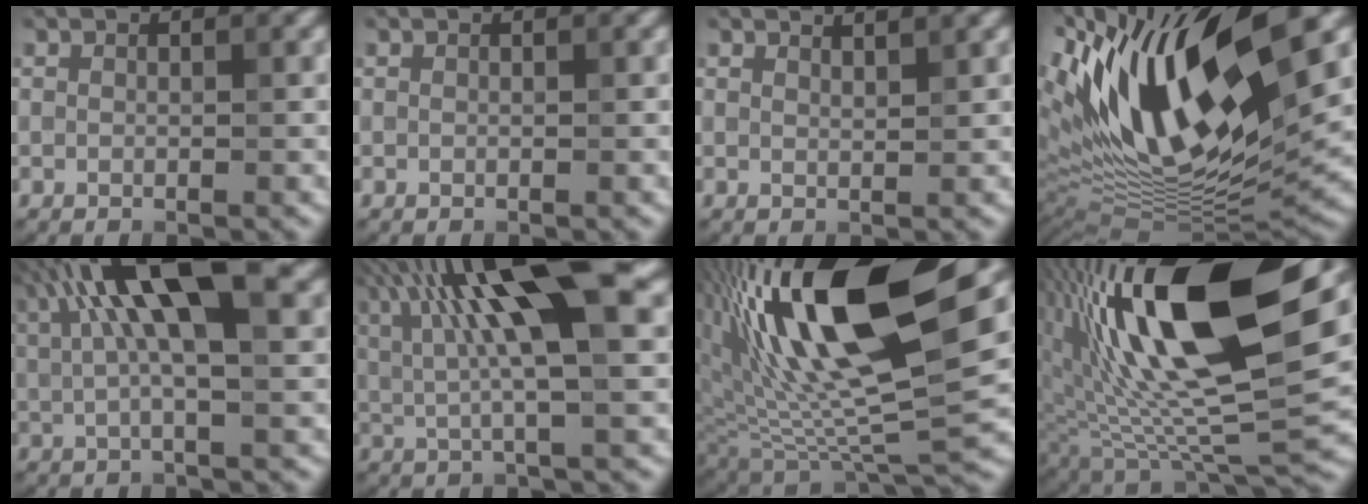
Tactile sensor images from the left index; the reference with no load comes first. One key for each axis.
{"total": 0.0}
{"total": 1.5, "fx": 1.4, "fy": 0.1, "fz": 0.3, "tx": 0.003, "ty": 0.003, "tz": 0.018}
{"total": 17.7, "fx": 5.0, "fy": 5.6, "fz": 16.0, "tx": -0.305, "ty": 0.010, "tz": 0.080}
{"total": 10.7, "fx": 3.8, "fy": 3.0, "fz": 9.5, "tx": -0.175, "ty": 0.013, "tz": 0.059}
{"total": 12.2, "fx": 4.1, "fy": 2.3, "fz": 11.3, "tx": -0.198, "ty": 0.013, "tz": 0.068}
{"total": 17.8, "fx": 6.3, "fy": 6.0, "fz": 15.5, "tx": -0.282, "ty": 0.011, "tz": 0.102}
{"total": 19.3, "fx": 6.2, "fy": 7.6, "fz": 16.6, "tx": -0.310, "ty": 0.009, "tz": 0.106}